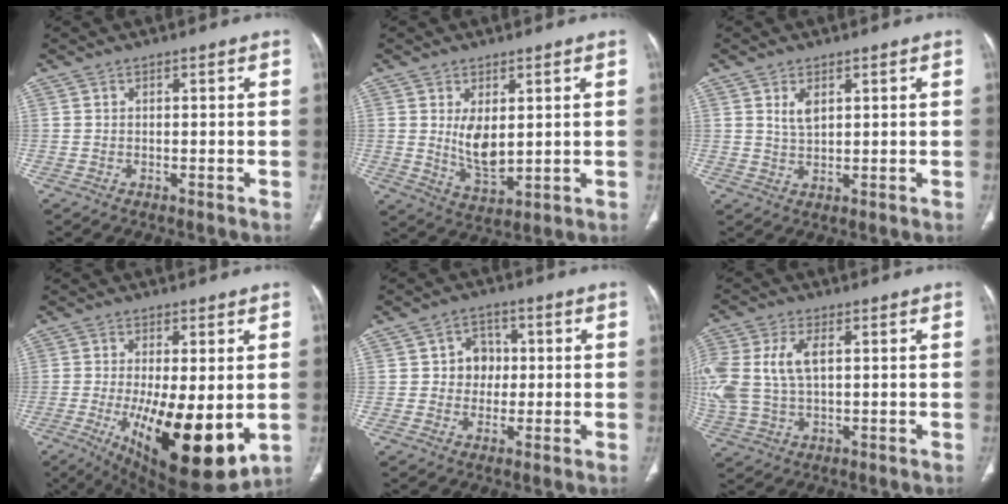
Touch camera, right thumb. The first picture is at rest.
{"total": 6.9, "force": [1.3, 3.6, 5.8], "torque": [-0.087, -0.029, 0.037]}
{"total": 3.2, "force": [1.4, 1.7, 2.2], "torque": [-0.037, -0.008, 0.031]}
{"total": 18.8, "force": [-4.0, 6.6, 17.2], "torque": [-0.258, -0.035, -0.039]}
{"total": 5.7, "force": [0.4, 5.1, 2.5], "torque": [0.000, 0.010, 0.000]}
{"total": 14.6, "force": [2.5, 8.7, 11.4], "torque": [-0.291, 0.007, 0.054]}